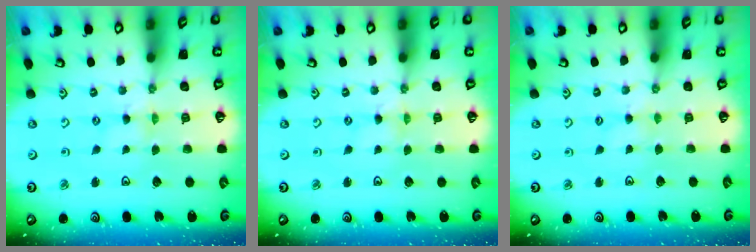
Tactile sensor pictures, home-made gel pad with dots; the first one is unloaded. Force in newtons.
{"total": 0.0}
{"total": 1.3, "press": 1.3, "slide": 0.3}